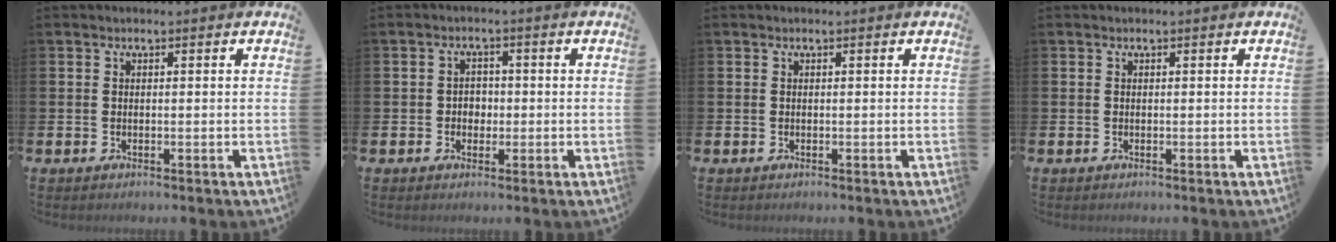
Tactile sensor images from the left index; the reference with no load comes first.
{"total": 2.2, "force": [-0.2, 2.0, 1.0], "torque": [-0.006, 0.001, -0.012]}
{"total": 0.0}
{"total": 0.0}